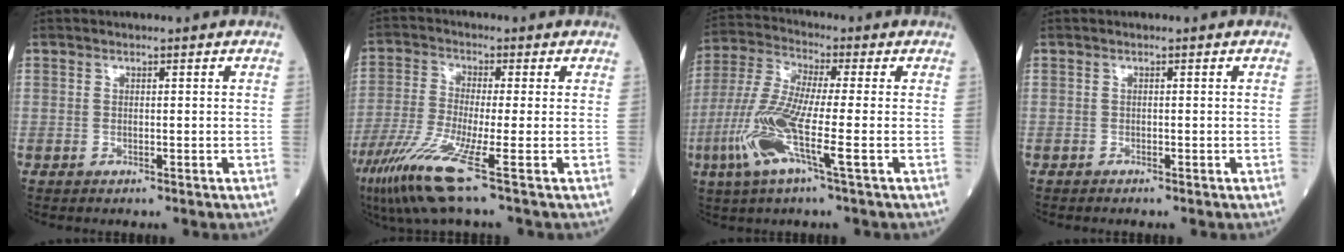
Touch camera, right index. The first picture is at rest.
{"total": 10.3, "force": [-5.5, -0.6, 8.7], "torque": [-0.184, -0.037, -0.111]}
{"total": 11.8, "force": [-3.3, 0.7, 11.3], "torque": [-0.254, -0.009, -0.076]}
{"total": 0.0}